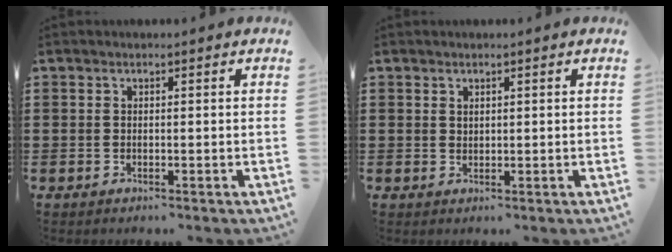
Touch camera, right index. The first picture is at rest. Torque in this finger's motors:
{"motor_torque": [-0.70, 0.70, -0.03, -0.01]}